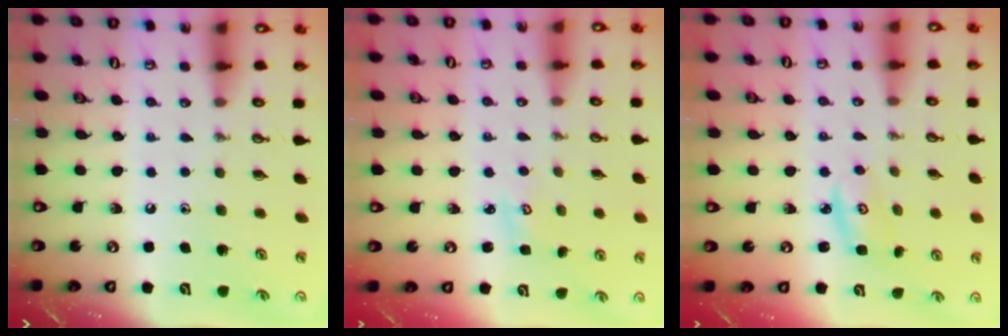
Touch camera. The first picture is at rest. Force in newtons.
{"total": 1.7, "press": 1.7, "slide": 0.2}
{"total": 2.9, "press": 2.9, "slide": 0.4}